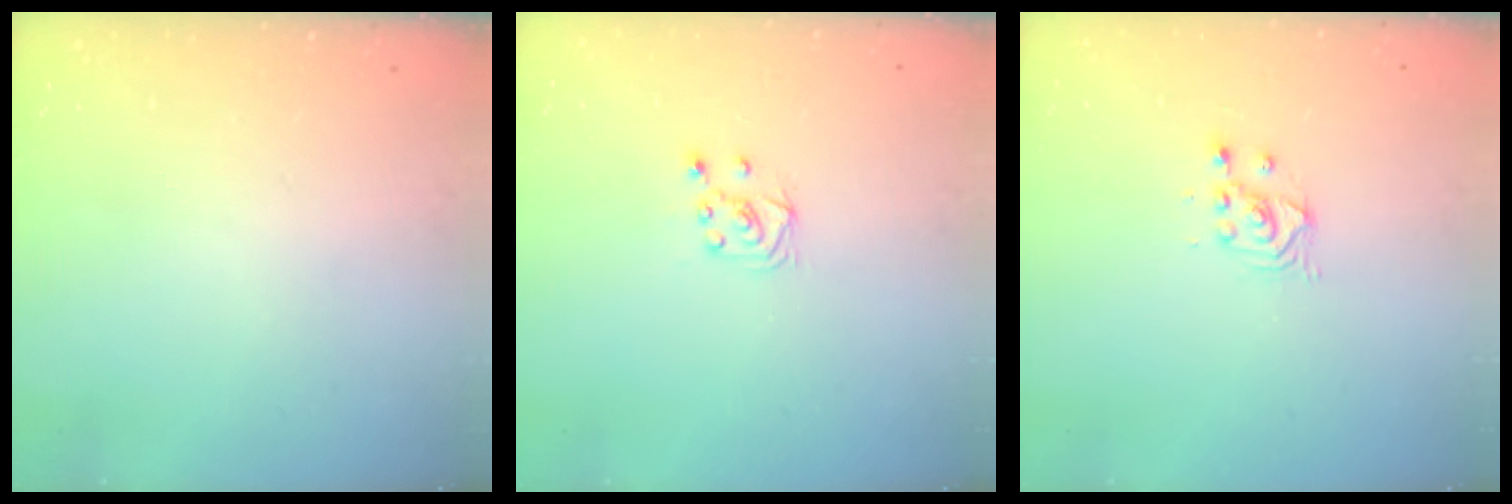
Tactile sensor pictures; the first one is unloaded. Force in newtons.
{"total": 4.5, "press": 4.5, "slide": 0.5}
{"total": 2.5, "press": 2.5, "slide": 0.2}